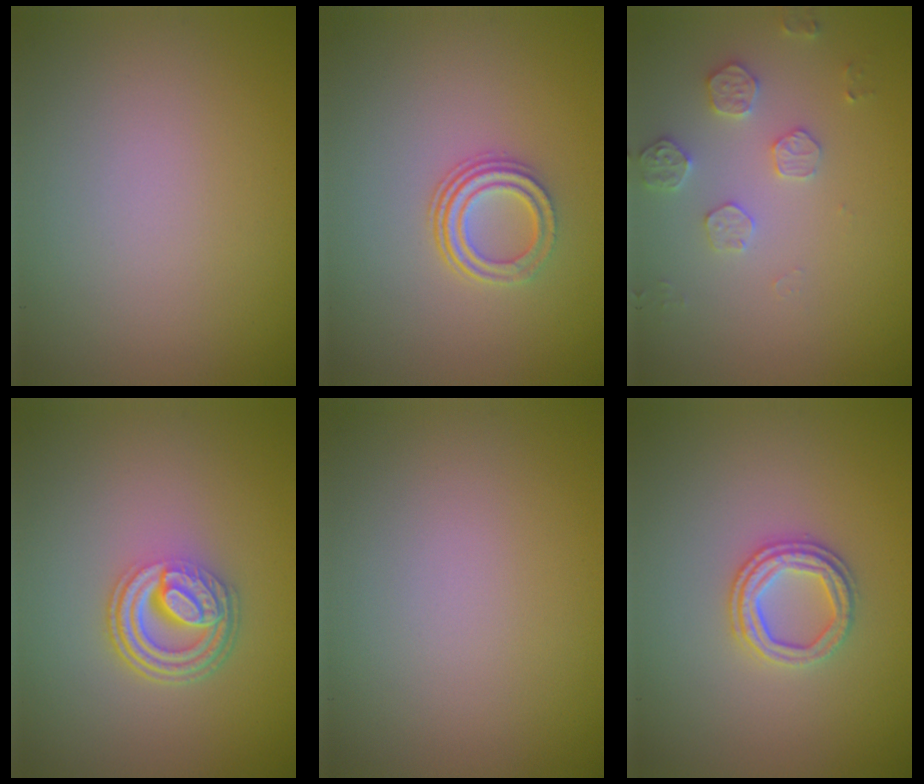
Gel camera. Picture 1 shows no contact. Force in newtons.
{"total": 2.9, "press": 2.1, "slide": 2.0}
{"total": 2.5, "press": 2.5, "slide": 0.5}
{"total": 5.0, "press": 3.5, "slide": 3.6}
{"total": 0.0}
{"total": 2.9, "press": 2.7, "slide": 1.0}